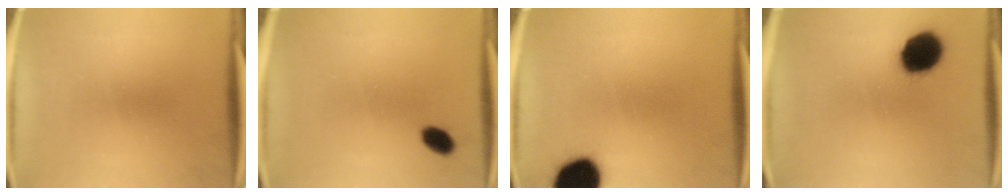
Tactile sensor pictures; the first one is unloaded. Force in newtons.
{"total": 3.4}
{"total": 15.5}
{"total": 12.6}